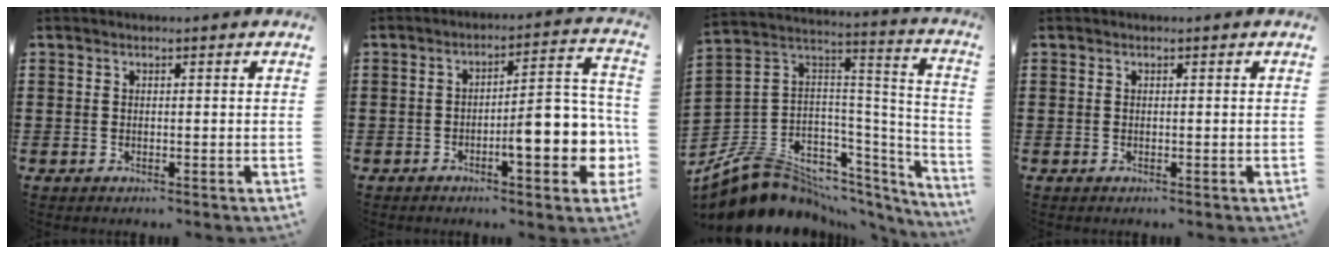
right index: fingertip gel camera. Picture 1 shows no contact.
{"total": 10.4, "force": [-3.0, 3.2, 9.4], "torque": [-0.122, -0.018, -0.054]}
{"total": 8.9, "force": [-5.4, 6.4, 2.8], "torque": [-0.080, -0.005, -0.096]}
{"total": 0.0}